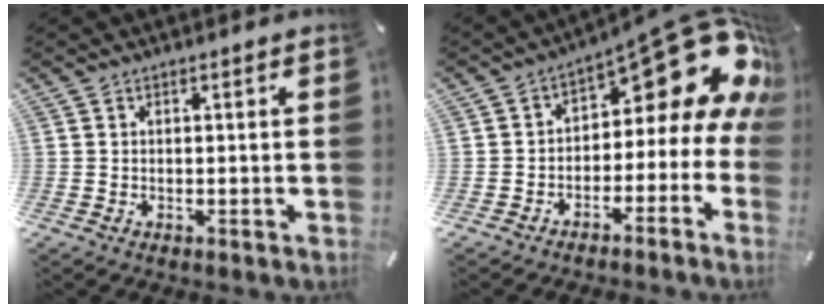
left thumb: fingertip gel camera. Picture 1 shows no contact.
{"total": 14.1, "force": [7.4, 6.4, 10.2], "torque": [-0.121, -0.064, 0.114]}